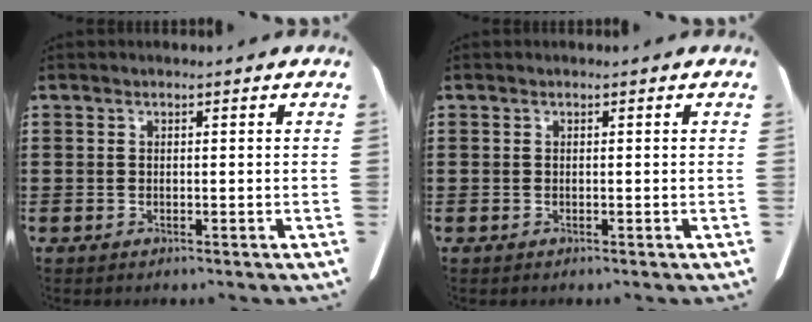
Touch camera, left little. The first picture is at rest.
{"total": 0.0}